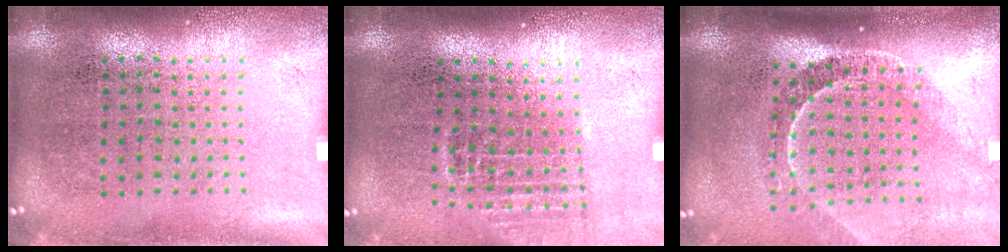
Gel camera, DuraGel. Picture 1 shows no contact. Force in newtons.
{"total": 1.1, "press": 1.0, "slide": 0.5}
{"total": 2.2, "press": 1.5, "slide": 1.6}